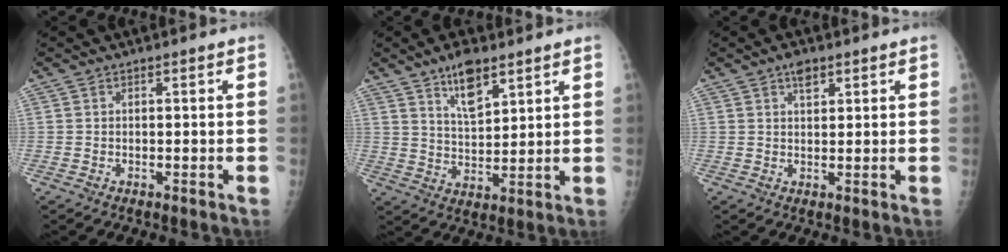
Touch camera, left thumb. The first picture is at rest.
{"total": 8.3, "force": [5.4, 3.3, 5.5], "torque": [-0.078, -0.034, 0.097]}
{"total": 3.0, "force": [1.8, 1.6, 1.7], "torque": [-0.018, -0.008, 0.029]}